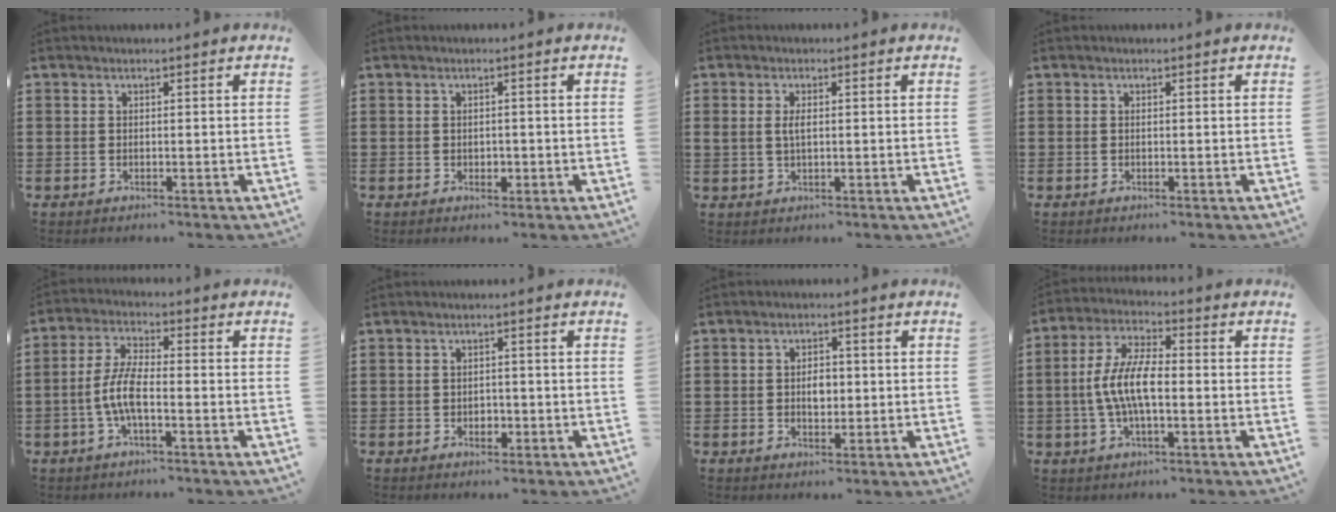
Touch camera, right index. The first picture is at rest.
{"total": 1.0, "force": [-0.1, 0.9, 0.5], "torque": [-0.010, 0.002, -0.001]}
{"total": 2.1, "force": [0.5, 0.9, 1.8], "torque": [-0.046, 0.004, 0.005]}
{"total": 0.0}
{"total": 6.2, "force": [-1.7, 2.0, 5.6], "torque": [-0.138, -0.009, -0.041]}
{"total": 1.4, "force": [-0.4, 1.1, 0.8], "torque": [-0.016, 0.001, -0.008]}
{"total": 2.7, "force": [0.0, 1.6, 2.2], "torque": [-0.034, 0.002, -0.003]}
{"total": 8.4, "force": [-1.1, 3.1, 7.8], "torque": [-0.177, -0.005, -0.027]}